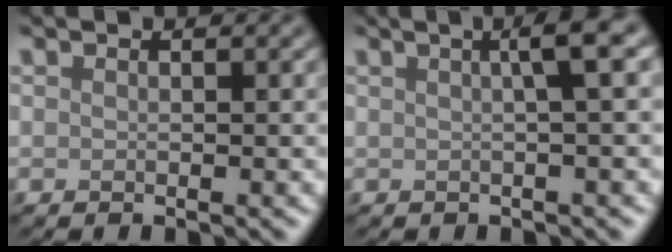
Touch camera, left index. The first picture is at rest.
{"total": 3.6, "force": [0.8, 0.8, 3.5], "torque": [-0.041, 0.016, 0.009]}